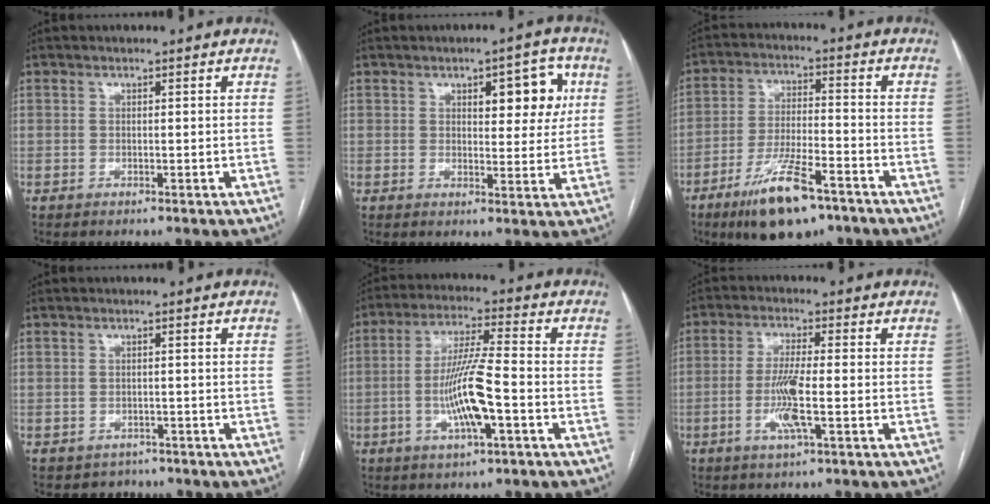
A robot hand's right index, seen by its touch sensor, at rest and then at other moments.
{"total": 7.2, "force": [2.7, 2.7, 6.1], "torque": [-0.070, 0.009, 0.035]}
{"total": 12.2, "force": [-7.7, 2.9, 9.0], "torque": [-0.171, -0.015, -0.131]}
{"total": 2.5, "force": [-1.8, 1.8, -0.3], "torque": [-0.001, 0.006, -0.024]}
{"total": 10.8, "force": [-2.8, 0.8, 10.4], "torque": [-0.203, -0.002, -0.053]}
{"total": 6.5, "force": [-1.8, 0.1, 6.3], "torque": [-0.127, -0.008, -0.034]}